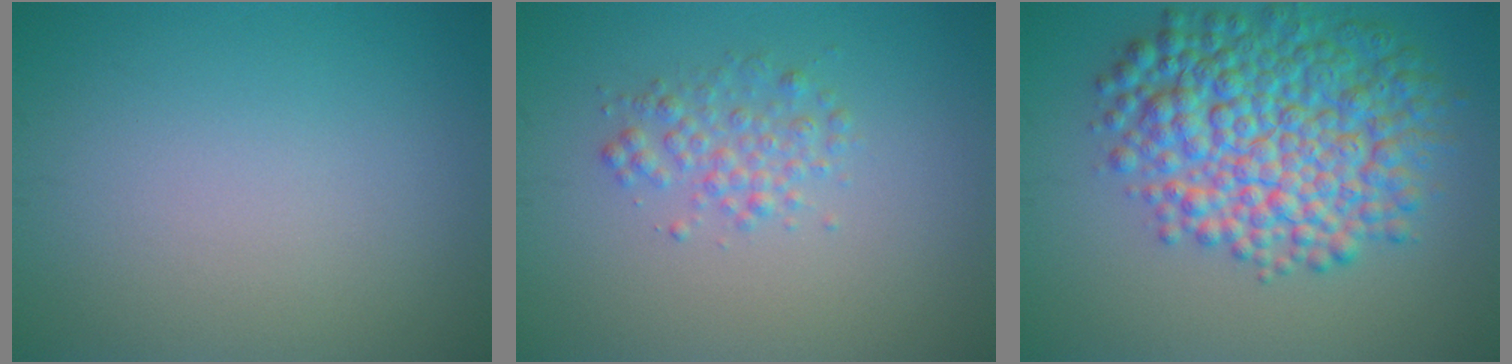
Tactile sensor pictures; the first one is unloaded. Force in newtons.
{"total": 2.0, "press": 2.0, "slide": 0.0}
{"total": 9.7, "press": 9.7, "slide": 0.1}